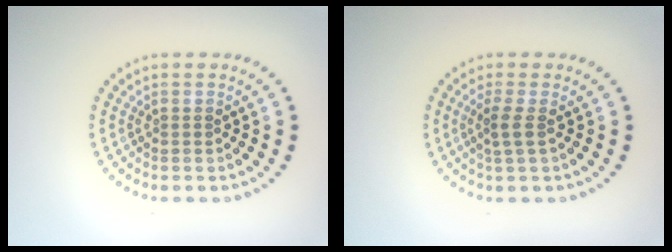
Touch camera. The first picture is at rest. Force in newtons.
{"total": 1.6, "press": 1.3, "slide": 0.9}